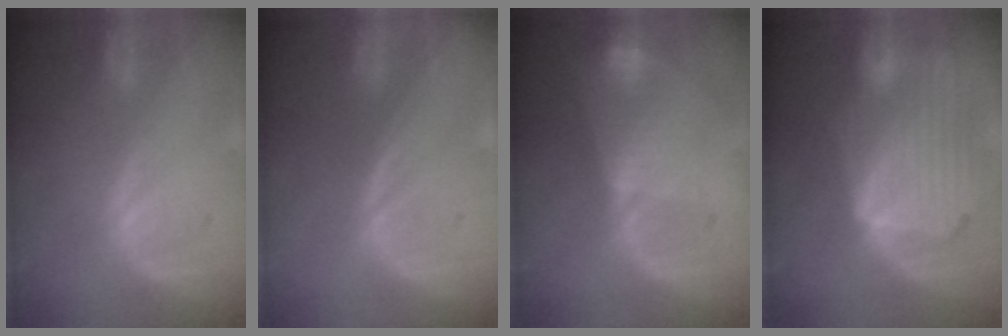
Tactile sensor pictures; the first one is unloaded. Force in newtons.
{"total": 0.0}
{"total": 8.0, "press": 6.9, "slide": 4.1}
{"total": 10.8, "press": 9.4, "slide": 5.3}